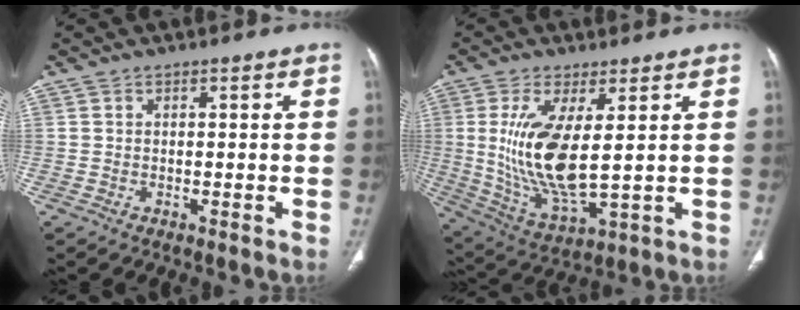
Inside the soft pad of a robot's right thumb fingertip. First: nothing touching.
{"total": 14.5, "force": [1.9, 5.0, 13.5], "torque": [-0.280, -0.029, 0.054]}